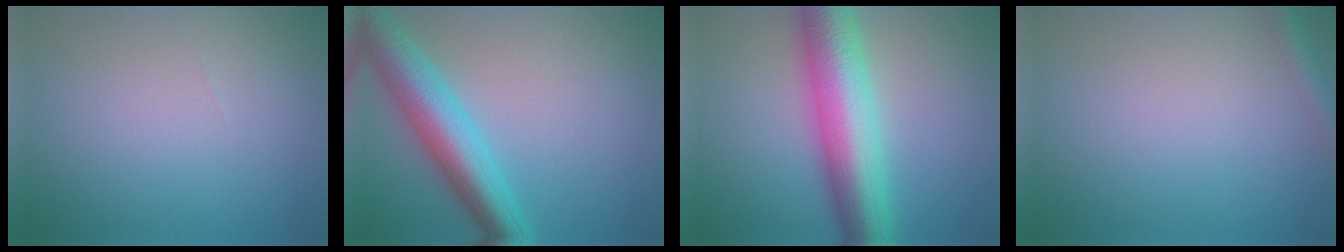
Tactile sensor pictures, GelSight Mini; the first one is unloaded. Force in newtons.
{"total": 7.5, "press": 7.5, "slide": 0.2}
{"total": 10.6, "press": 10.6, "slide": 0.1}
{"total": 2.0, "press": 2.0, "slide": 0.1}